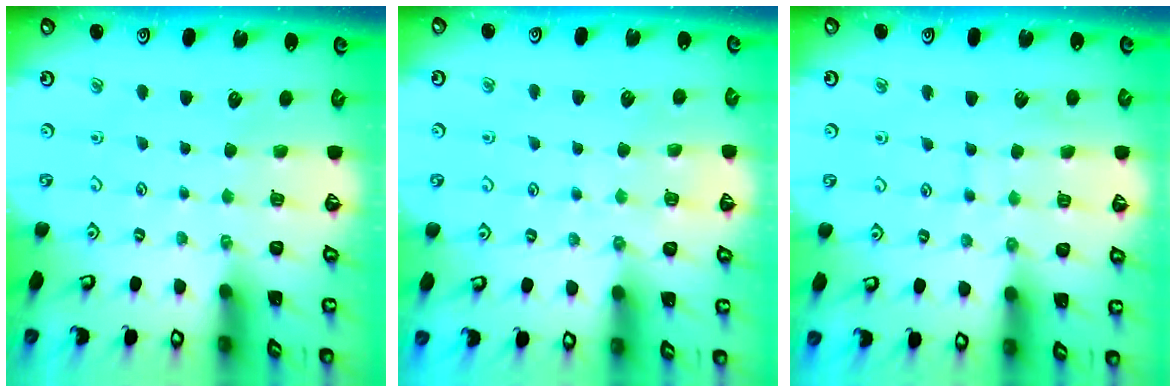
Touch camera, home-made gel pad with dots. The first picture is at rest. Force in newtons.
{"total": 7.0, "press": 7.0, "slide": 0.5}
{"total": 5.8, "press": 5.8, "slide": 0.4}